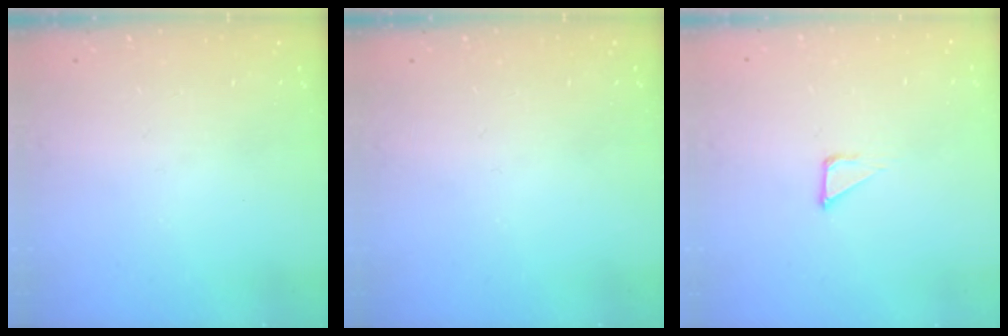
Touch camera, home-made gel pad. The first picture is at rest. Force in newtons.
{"total": 0.0}
{"total": 2.8, "press": 2.8, "slide": 0.1}